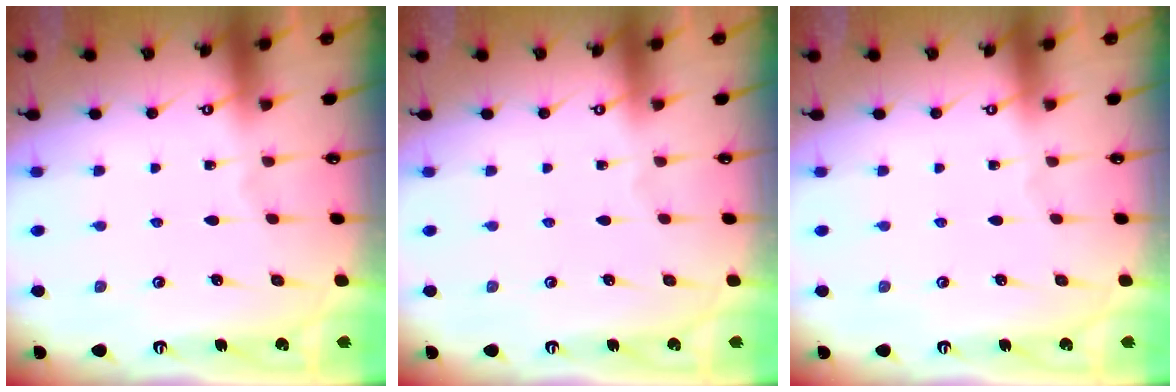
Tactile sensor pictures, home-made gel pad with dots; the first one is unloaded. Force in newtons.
{"total": 0.0}
{"total": 0.0}